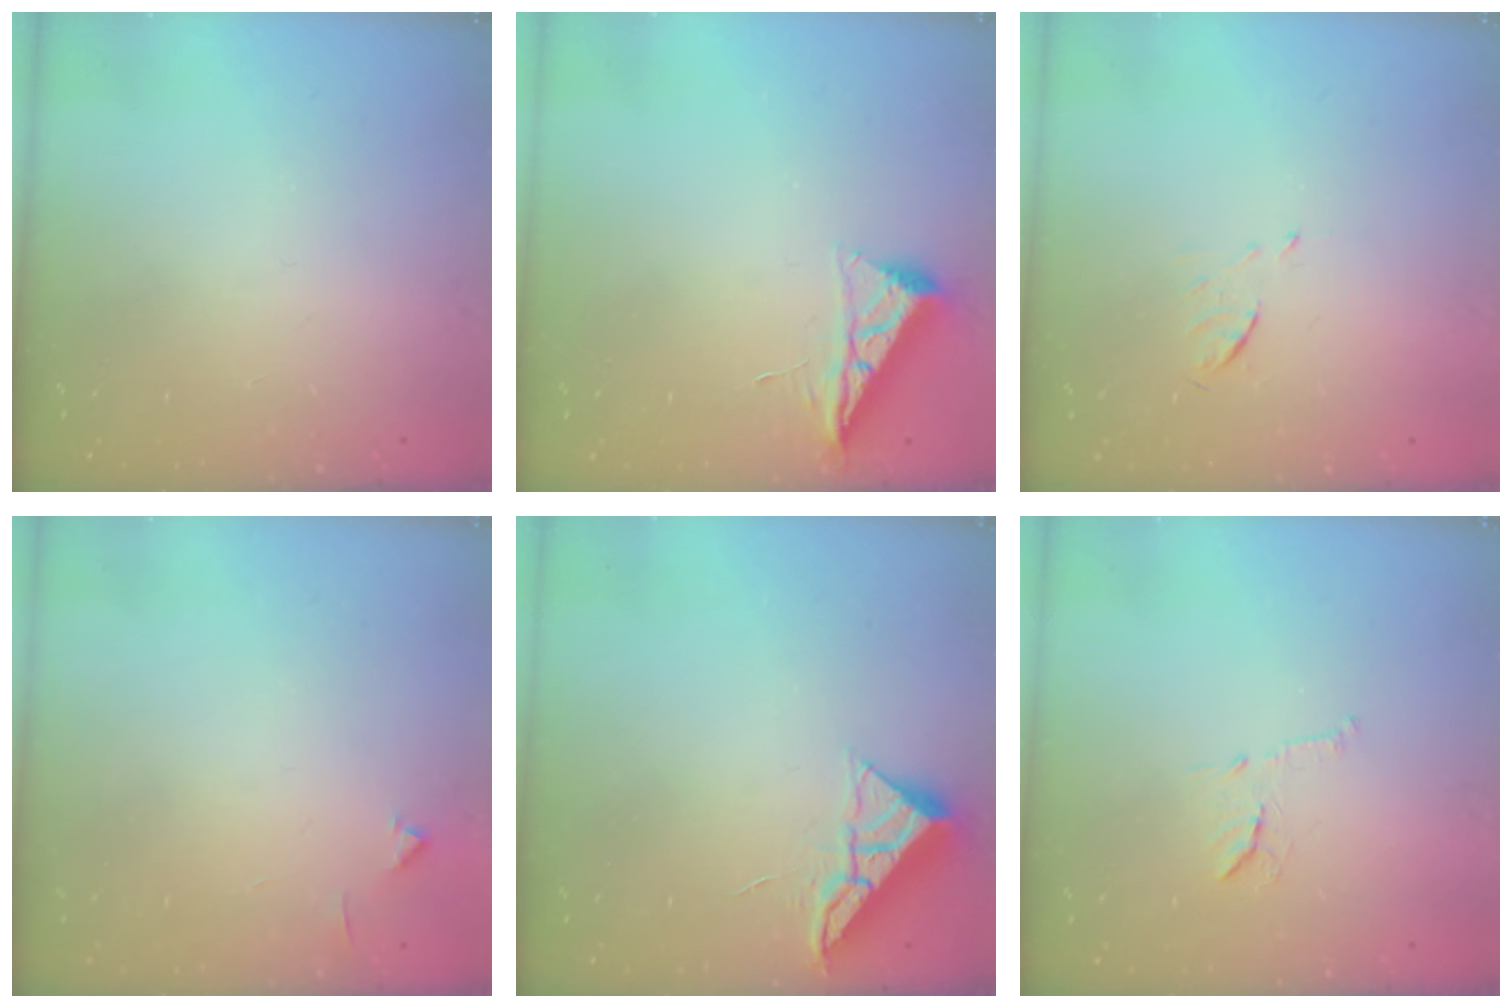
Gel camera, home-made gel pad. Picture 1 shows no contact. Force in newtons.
{"total": 6.8, "press": 6.8, "slide": 0.9}
{"total": 5.2, "press": 5.1, "slide": 0.8}
{"total": 4.0, "press": 3.9, "slide": 0.5}
{"total": 6.9, "press": 6.9, "slide": 0.5}
{"total": 9.1, "press": 9.1, "slide": 0.5}